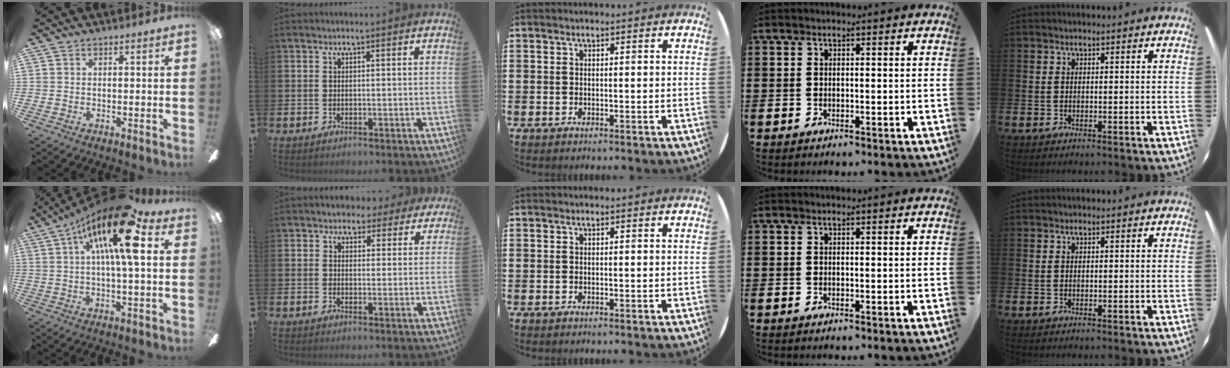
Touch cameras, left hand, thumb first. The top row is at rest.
{"thumb": {"total": 18.7, "force": [7.1, 5.5, 16.4], "torque": [-0.274, -0.017, 0.104]}, "index": {"total": 3.4, "force": [2.7, 2.1, 0.2], "torque": [-0.004, -0.012, 0.043]}}